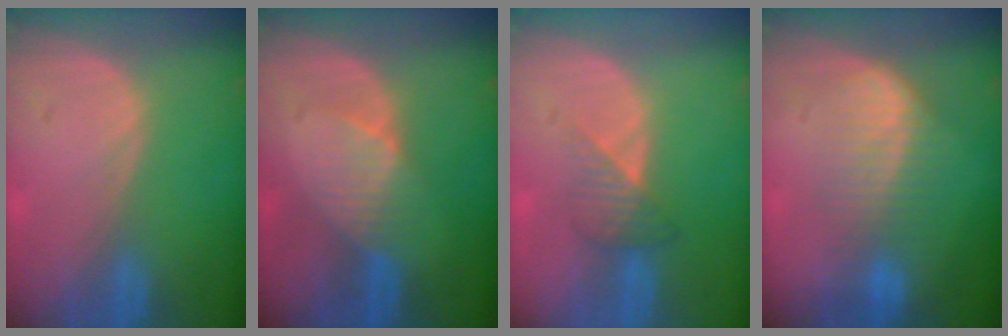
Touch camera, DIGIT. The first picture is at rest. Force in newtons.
{"total": 3.5, "press": 3.5, "slide": 0.4}
{"total": 3.4, "press": 3.2, "slide": 1.1}
{"total": 6.8, "press": 6.5, "slide": 2.3}